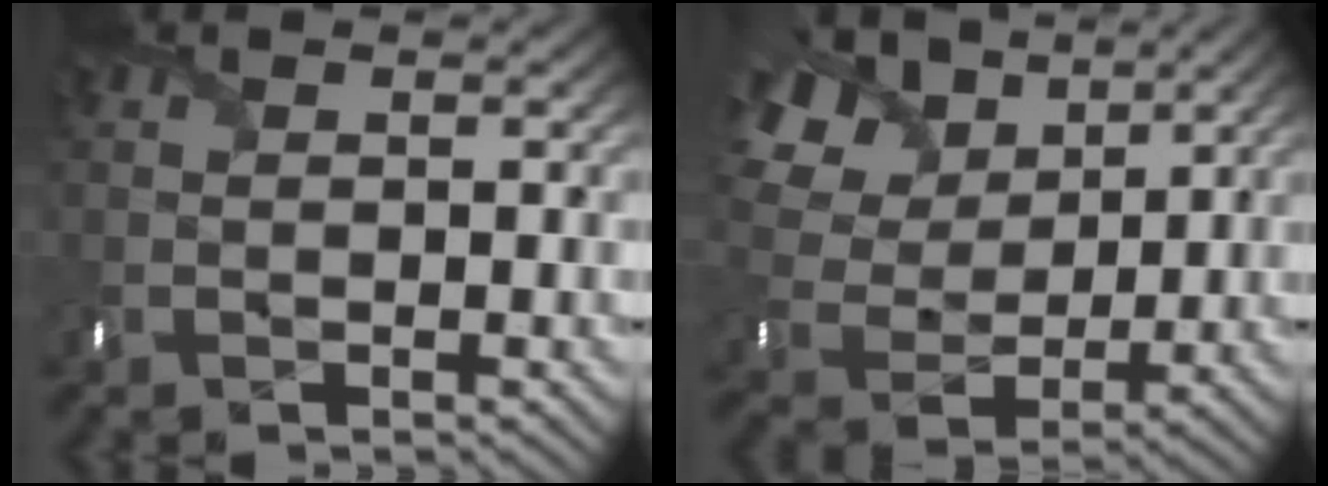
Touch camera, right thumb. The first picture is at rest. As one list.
[{"total": 15.1, "force": [7.3, 10.0, 8.6], "torque": [-0.254, 0.044, 0.129]}]